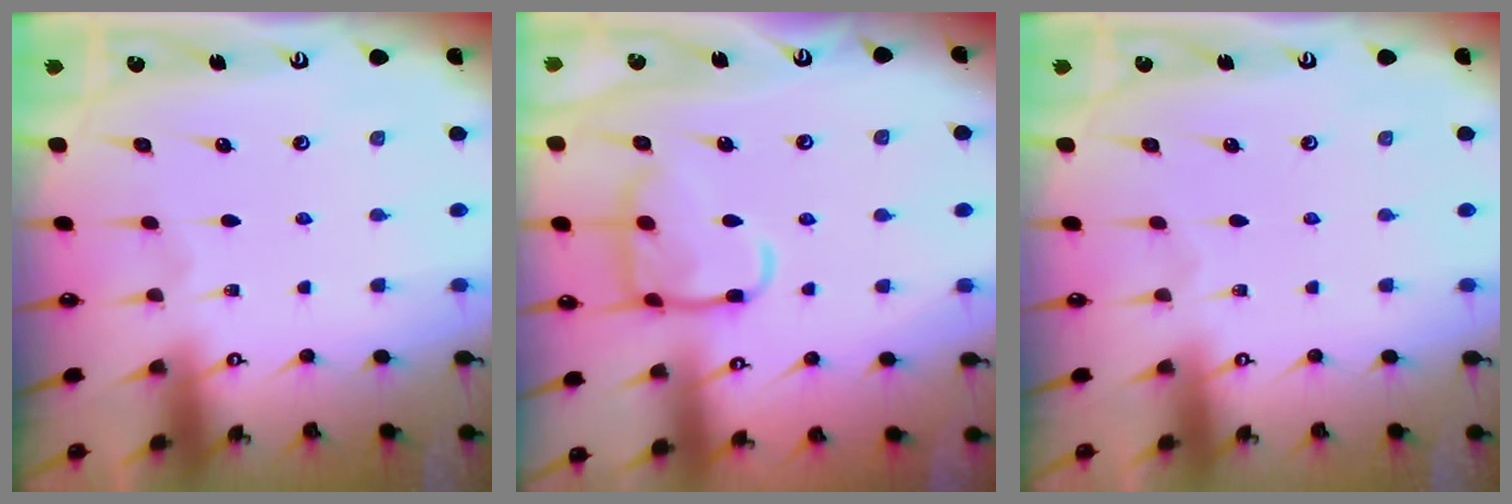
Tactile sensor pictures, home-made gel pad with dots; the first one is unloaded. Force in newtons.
{"total": 12.9, "press": 12.8, "slide": 1.1}
{"total": 0.0}